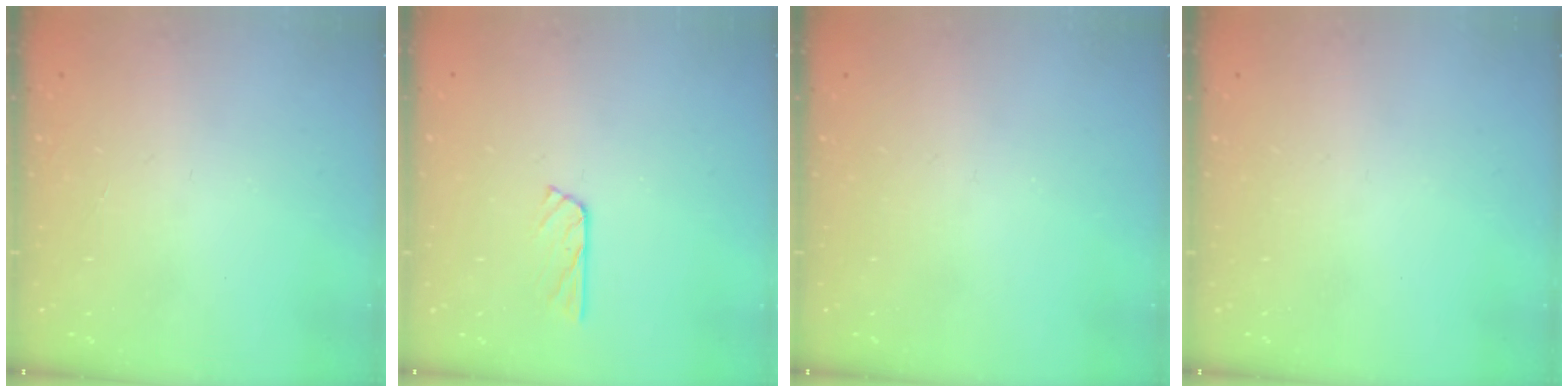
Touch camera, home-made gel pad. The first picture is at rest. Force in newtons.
{"total": 3.9, "press": 3.9, "slide": 0.4}
{"total": 0.0}
{"total": 0.0}